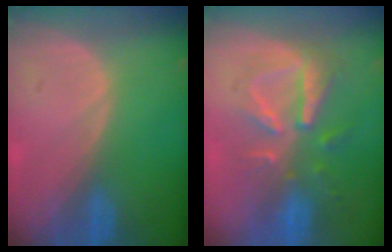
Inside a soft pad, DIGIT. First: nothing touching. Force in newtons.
{"total": 8.0, "press": 7.7, "slide": 2.4}